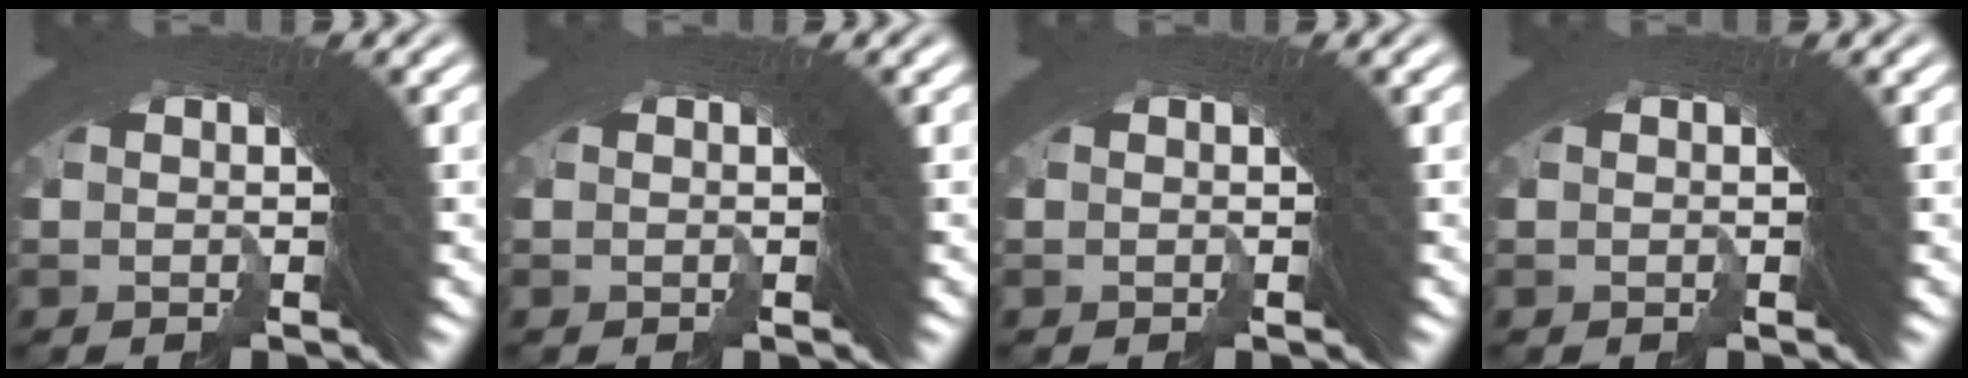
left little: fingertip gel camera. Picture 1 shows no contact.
{"total": 0.0}
{"total": 0.0}
{"total": 0.0}